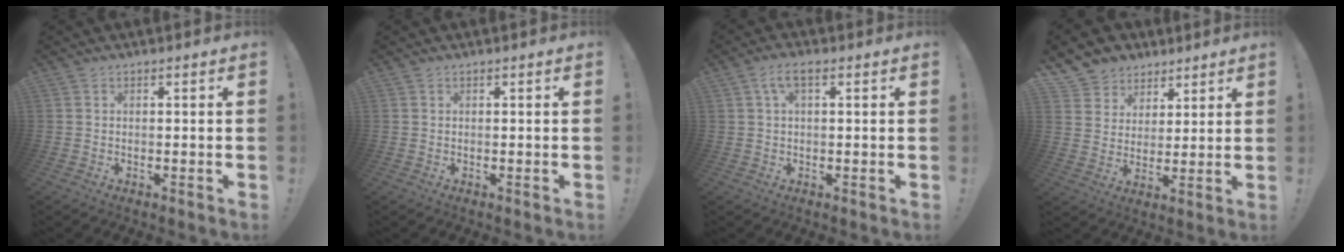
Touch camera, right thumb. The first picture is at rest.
{"total": 0.0}
{"total": 4.4, "force": [1.4, 2.0, 3.7], "torque": [-0.066, 0.005, 0.025]}
{"total": 8.3, "force": [4.9, 6.6, 0.8], "torque": [-0.022, -0.036, 0.102]}